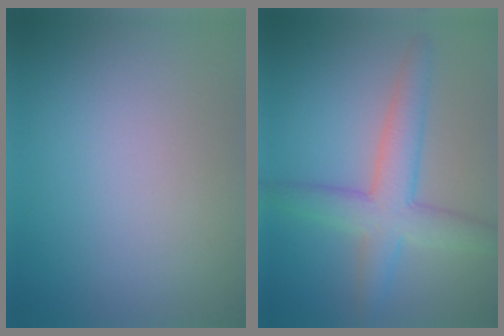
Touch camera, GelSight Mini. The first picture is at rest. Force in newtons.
{"total": 5.4, "press": 5.3, "slide": 0.4}